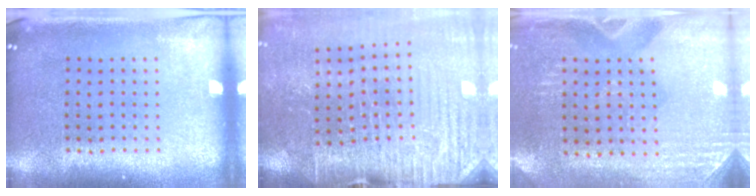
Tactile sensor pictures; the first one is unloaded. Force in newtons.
{"total": 4.1, "press": 4.0, "slide": 0.9}
{"total": 2.8, "press": 2.6, "slide": 1.2}